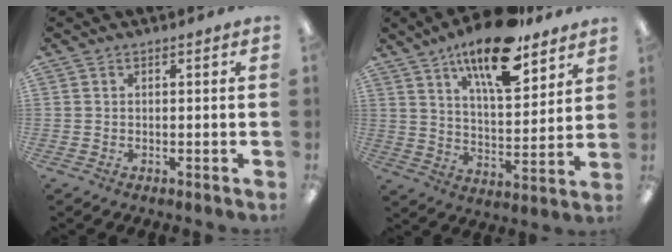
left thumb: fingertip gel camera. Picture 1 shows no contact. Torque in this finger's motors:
{"motor_torque": [0.26, 0.46, 1.39, -1.38, 0.28]}